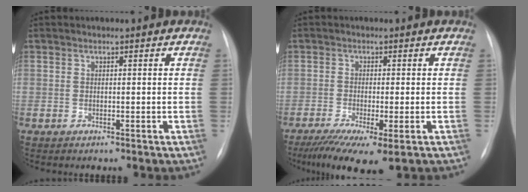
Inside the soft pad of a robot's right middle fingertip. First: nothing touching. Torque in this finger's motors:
{"motor_torque": [1.01, -0.77, 0.18, 0.06]}